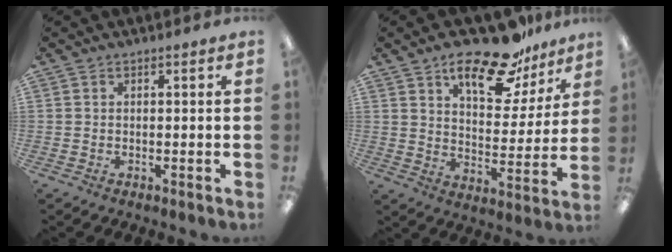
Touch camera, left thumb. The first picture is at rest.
{"total": 17.6, "force": [13.0, 6.9, 9.6], "torque": [-0.147, -0.074, 0.220]}